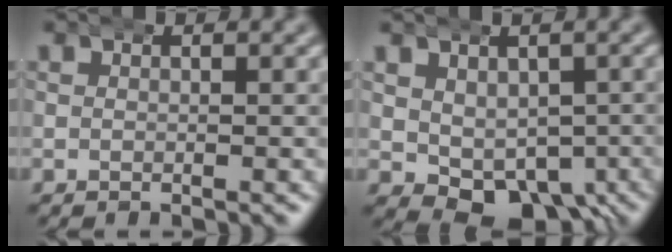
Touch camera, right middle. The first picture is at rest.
{"total": 7.2, "force": [-3.5, 4.5, 4.4], "torque": [-0.072, -0.038, -0.037]}